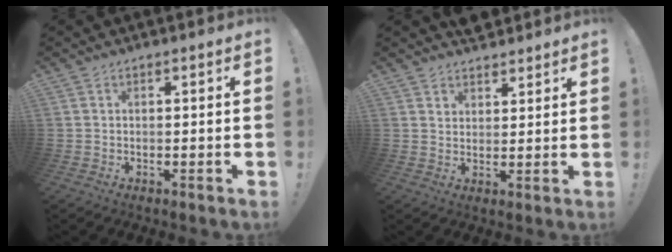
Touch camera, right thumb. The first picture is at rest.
{"total": 4.4, "force": [3.8, 2.2, 0.1], "torque": [0.005, -0.025, 0.070]}